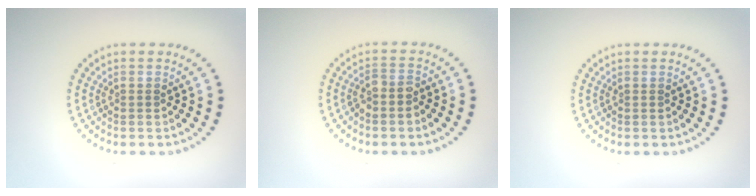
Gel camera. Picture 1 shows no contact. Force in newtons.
{"total": 1.7, "press": 1.4, "slide": 0.9}
{"total": 0.0}